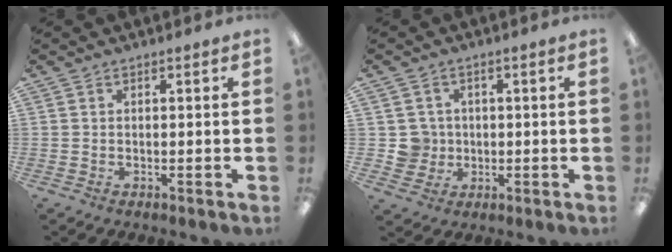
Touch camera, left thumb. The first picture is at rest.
{"total": 5.1, "force": [0.5, 5.0, 0.4], "torque": [-0.007, 0.005, 0.010]}